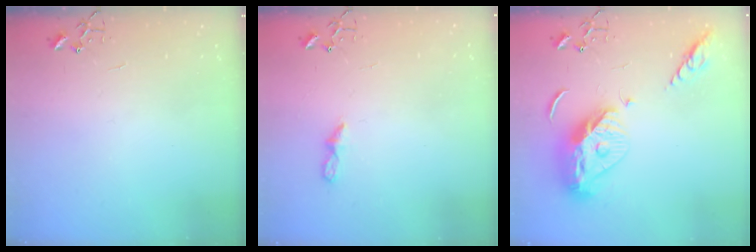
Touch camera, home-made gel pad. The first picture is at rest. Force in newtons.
{"total": 5.5, "press": 5.5, "slide": 0.5}
{"total": 15.9, "press": 15.8, "slide": 1.5}